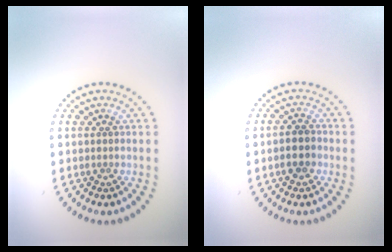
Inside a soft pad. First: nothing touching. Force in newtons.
{"total": 2.3, "press": 2.2, "slide": 0.6}